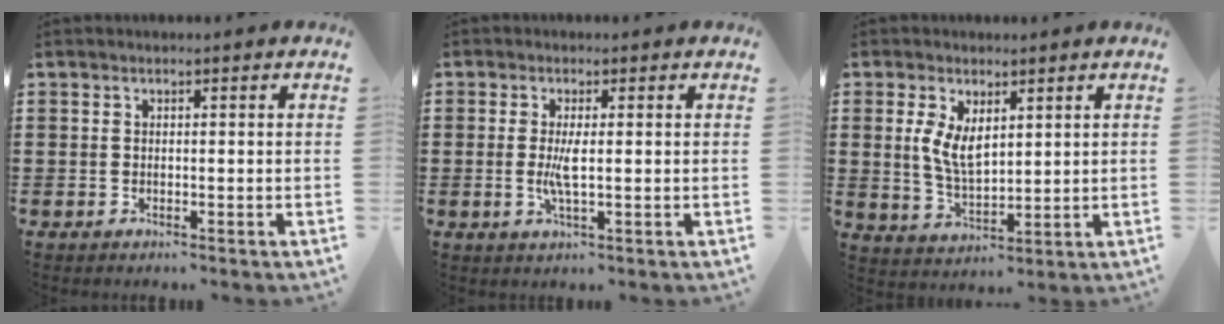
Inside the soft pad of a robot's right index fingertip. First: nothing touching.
{"total": 3.3, "force": [-0.1, 0.5, 3.3], "torque": [-0.073, -0.009, -0.008]}
{"total": 5.7, "force": [1.9, 2.7, 4.6], "torque": [-0.095, 0.005, 0.035]}